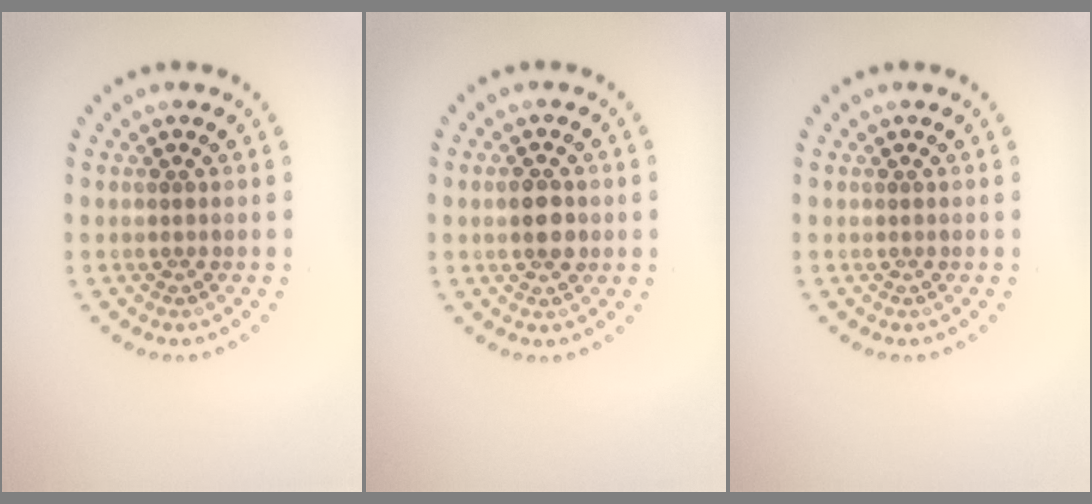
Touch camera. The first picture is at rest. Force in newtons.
{"total": 2.9, "press": 2.9, "slide": 0.1}
{"total": 0.0}